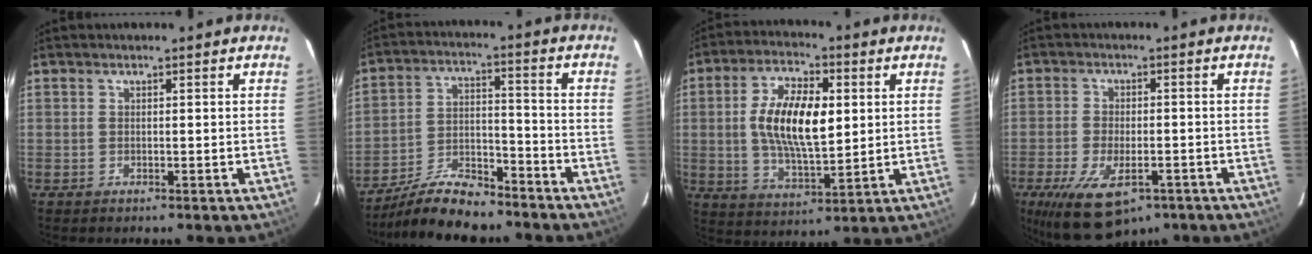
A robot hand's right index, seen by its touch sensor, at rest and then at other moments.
{"total": 12.9, "force": [-11.2, 3.5, 5.4], "torque": [-0.124, 0.002, -0.196]}
{"total": 13.5, "force": [1.7, 5.9, 12.0], "torque": [-0.230, 0.006, 0.034]}
{"total": 16.0, "force": [-8.7, 7.2, 11.3], "torque": [-0.234, -0.033, -0.137]}